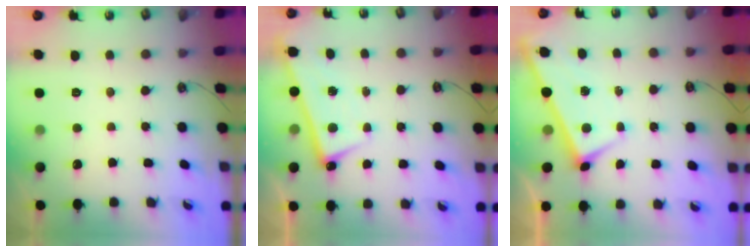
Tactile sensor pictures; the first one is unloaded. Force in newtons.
{"total": 2.1, "press": 2.1, "slide": 0.5}
{"total": 1.7, "press": 1.7, "slide": 0.1}